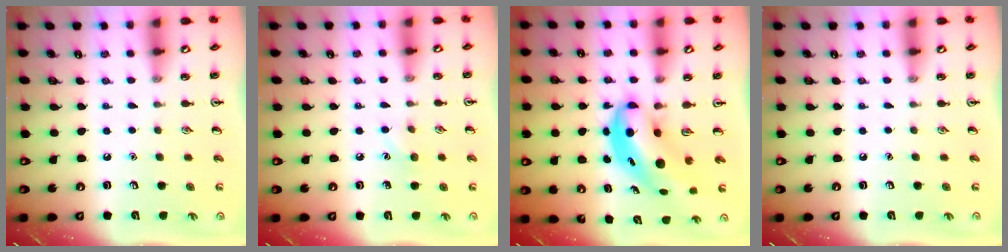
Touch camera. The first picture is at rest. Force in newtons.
{"total": 4.9, "press": 4.7, "slide": 1.5}
{"total": 6.5, "press": 6.2, "slide": 1.8}
{"total": 0.0}